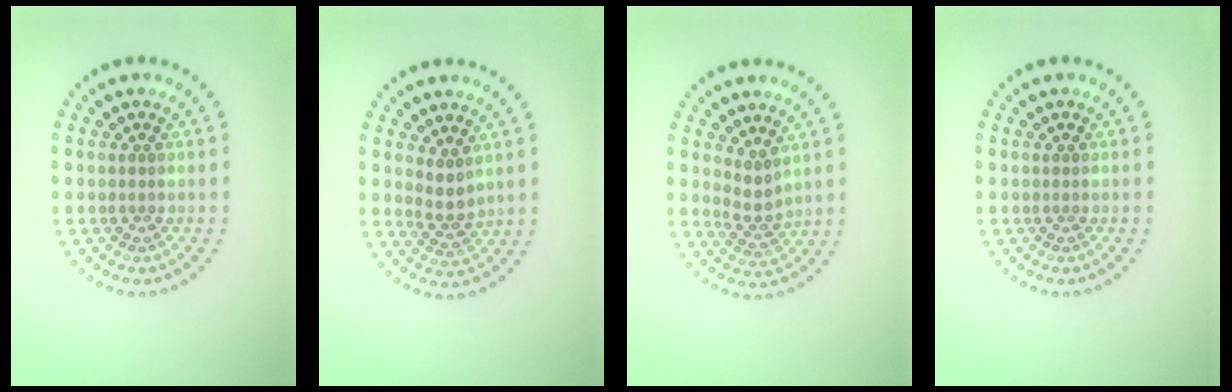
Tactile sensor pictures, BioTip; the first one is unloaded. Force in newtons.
{"total": 1.9, "press": 1.4, "slide": 1.2}
{"total": 2.1, "press": 1.4, "slide": 1.5}
{"total": 0.0}